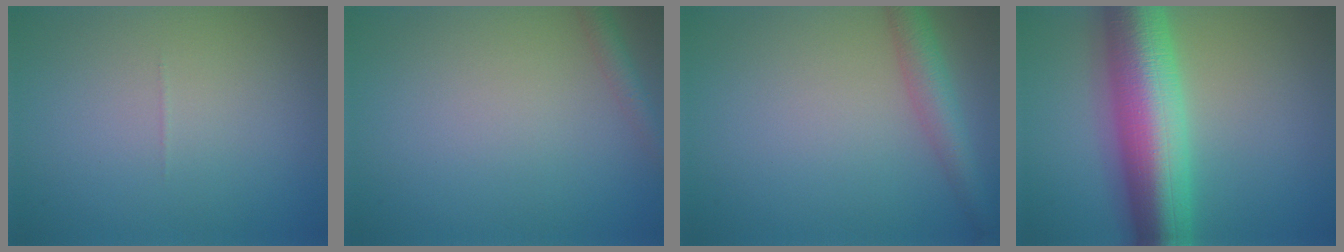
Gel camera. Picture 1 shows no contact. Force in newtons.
{"total": 1.7, "press": 1.7, "slide": 0.1}
{"total": 3.5, "press": 3.5, "slide": 0.2}
{"total": 11.8, "press": 11.8, "slide": 0.1}